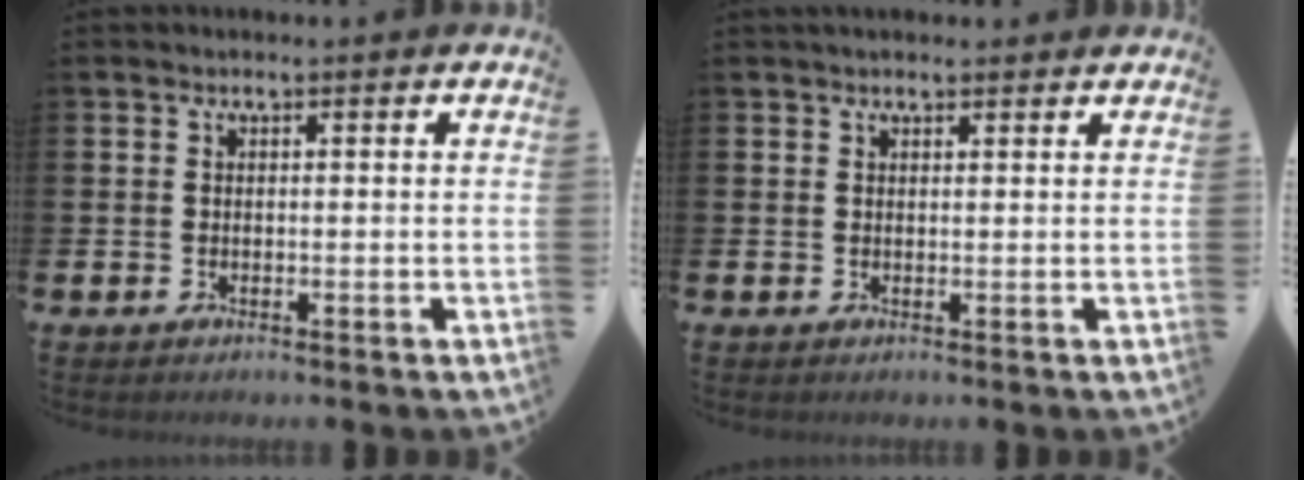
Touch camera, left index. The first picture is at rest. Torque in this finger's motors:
{"motor_torque": [0.80, -1.34, -0.02, 0.12]}